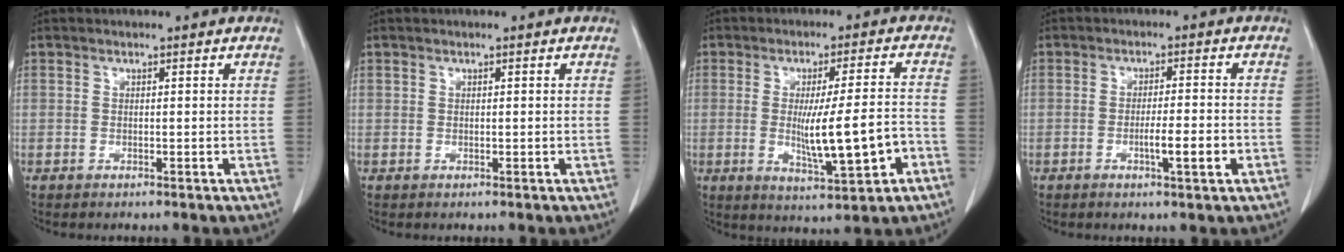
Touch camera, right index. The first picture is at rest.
{"total": 0.0}
{"total": 11.3, "force": [-2.6, 0.8, 10.9], "torque": [-0.175, -0.008, -0.032]}
{"total": 4.8, "force": [-1.6, 0.2, 4.5], "torque": [-0.067, -0.001, -0.022]}